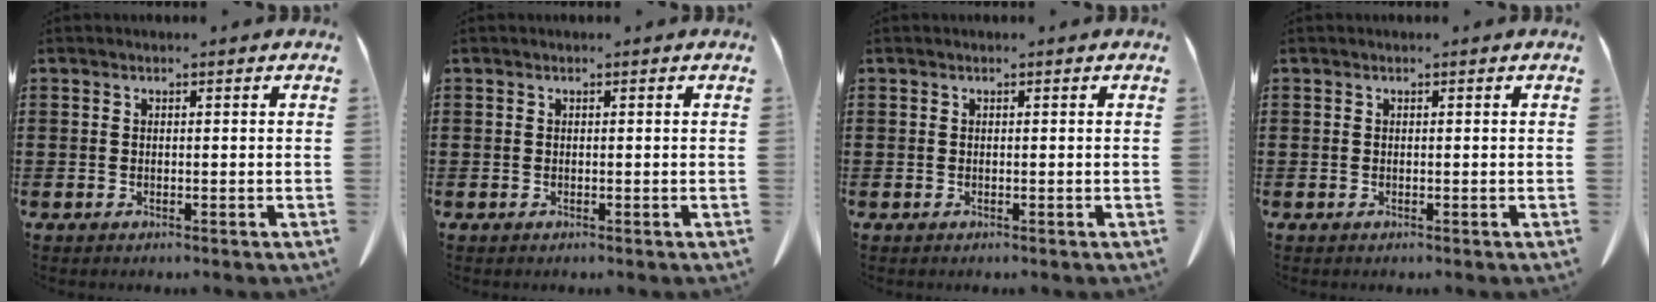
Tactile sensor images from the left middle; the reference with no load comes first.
{"total": 0.0}
{"total": 0.0}
{"total": 0.0}